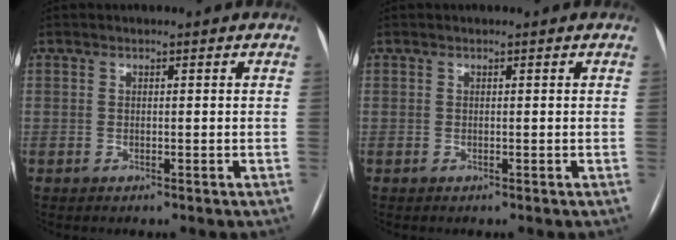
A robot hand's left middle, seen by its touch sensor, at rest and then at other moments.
{"total": 0.0}